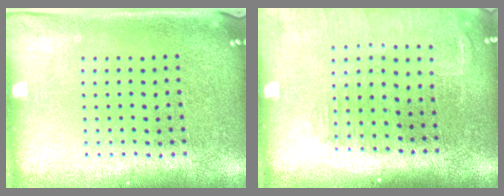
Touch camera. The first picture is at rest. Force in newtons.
{"total": 1.4, "press": 1.3, "slide": 0.3}